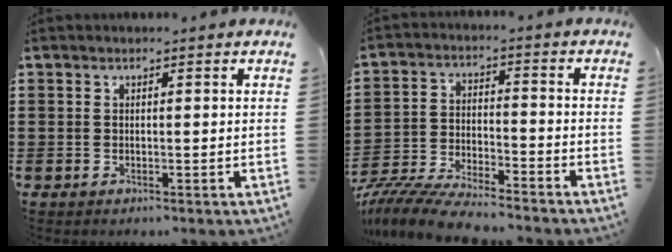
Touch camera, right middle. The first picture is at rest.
{"total": 7.7, "force": [-7.4, 0.5, 2.0], "torque": [-0.041, 0.004, -0.146]}